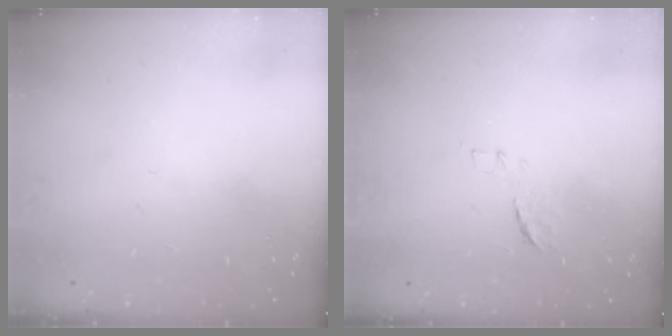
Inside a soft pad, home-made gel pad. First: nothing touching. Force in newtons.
{"total": 6.8, "press": 6.8, "slide": 0.5}